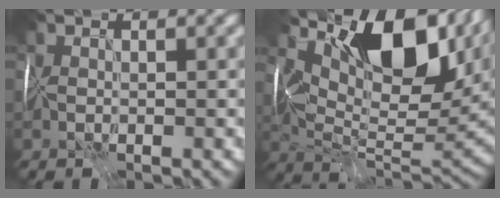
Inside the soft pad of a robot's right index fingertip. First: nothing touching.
{"total": 14.7, "force": [6.0, 7.2, 11.2], "torque": [-0.176, 0.004, 0.107]}